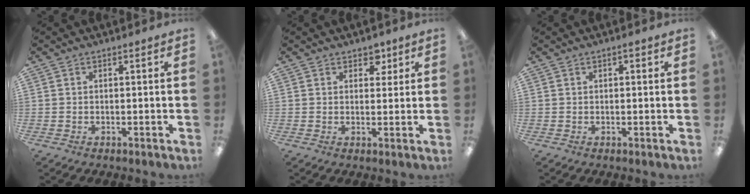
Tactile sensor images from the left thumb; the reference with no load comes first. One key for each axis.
{"total": 3.7, "fx": 2.4, "fy": 2.5, "fz": 1.3, "tx": 0.001, "ty": -0.012, "tz": 0.037}
{"total": 0.7, "fx": 0.1, "fy": 0.4, "fz": 0.6, "tx": -0.002, "ty": -0.001, "tz": -0.001}